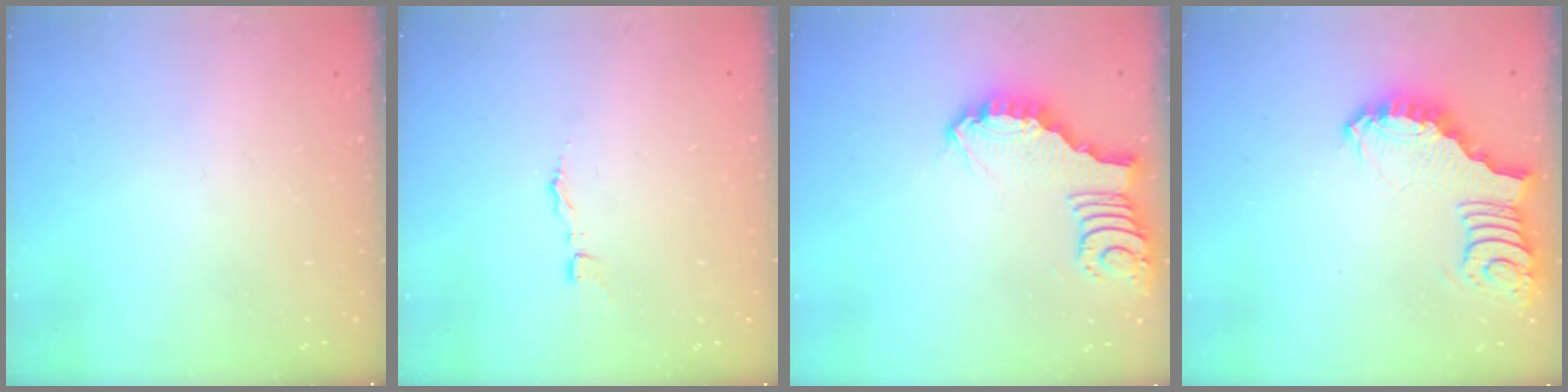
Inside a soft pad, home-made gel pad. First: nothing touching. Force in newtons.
{"total": 2.9, "press": 2.9, "slide": 0.2}
{"total": 3.0, "press": 3.0, "slide": 0.1}
{"total": 3.3, "press": 3.3, "slide": 0.6}